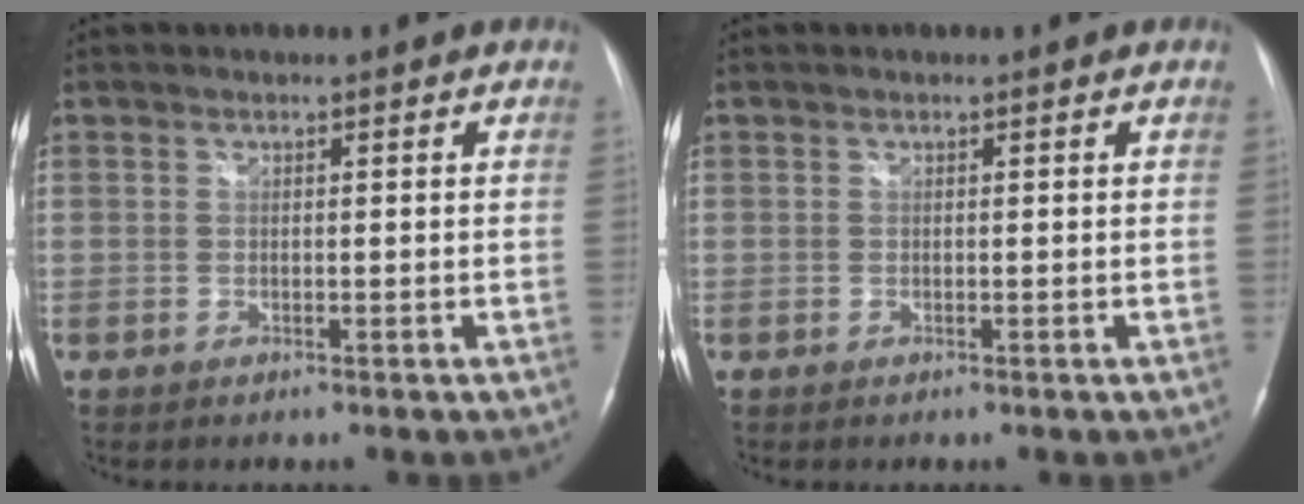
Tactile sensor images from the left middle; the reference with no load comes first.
{"total": 0.0}